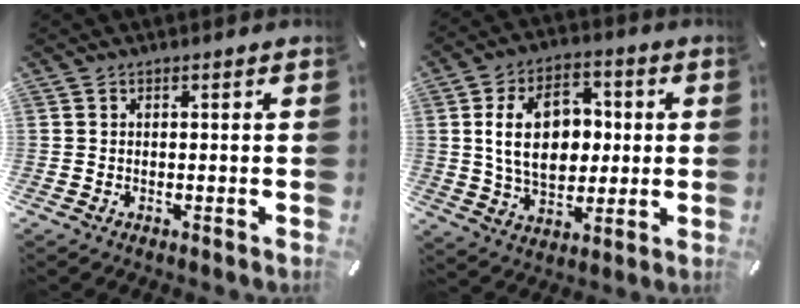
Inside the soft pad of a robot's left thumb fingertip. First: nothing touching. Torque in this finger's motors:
{"motor_torque": [1.07, 2.19, 1.44, -1.20, 0.55]}